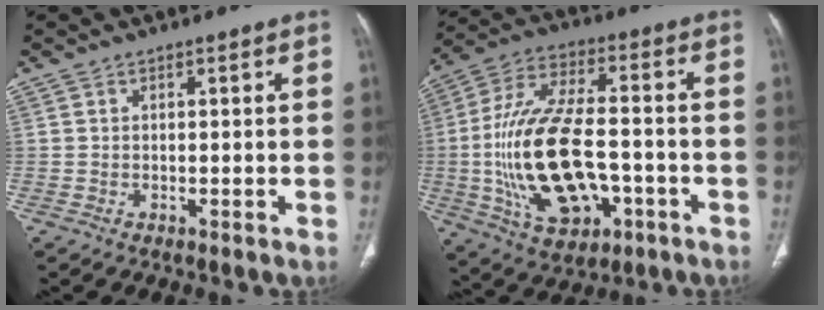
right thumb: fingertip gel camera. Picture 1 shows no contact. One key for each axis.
{"total": 22.1, "fx": -4.1, "fy": 11.4, "fz": 18.5, "tx": -0.357, "ty": 0.021, "tz": -0.058}